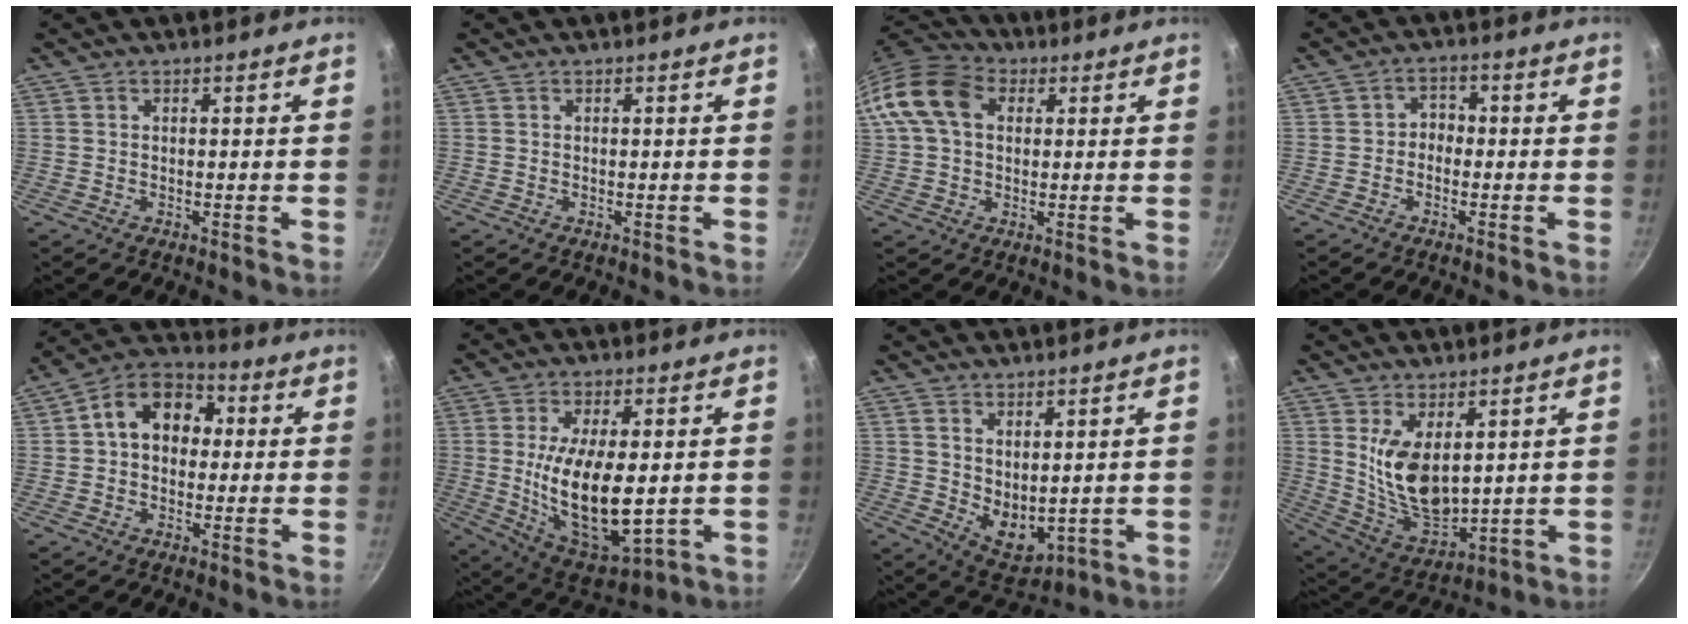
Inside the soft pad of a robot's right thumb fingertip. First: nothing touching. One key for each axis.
{"total": 0.0}
{"total": 12.7, "fx": 3.0, "fy": 9.2, "fz": 8.3, "tx": -0.141, "ty": 0.022, "tz": 0.037}
{"total": 2.9, "fx": -0.9, "fy": 2.3, "fz": 1.4, "tx": -0.007, "ty": 0.017, "tz": -0.025}
{"total": 12.1, "fx": 1.6, "fy": 9.2, "fz": 7.7, "tx": -0.081, "ty": 0.029, "tz": 0.003}
{"total": 17.9, "fx": -0.7, "fy": 7.8, "fz": 16.1, "tx": -0.275, "ty": -0.014, "tz": 0.006}
{"total": 7.6, "fx": 2.0, "fy": 4.5, "fz": 5.7, "tx": -0.073, "ty": -0.031, "tz": 0.054}
{"total": 12.5, "fx": 3.6, "fy": 6.6, "fz": 10.0, "tx": -0.164, "ty": -0.048, "tz": 0.087}